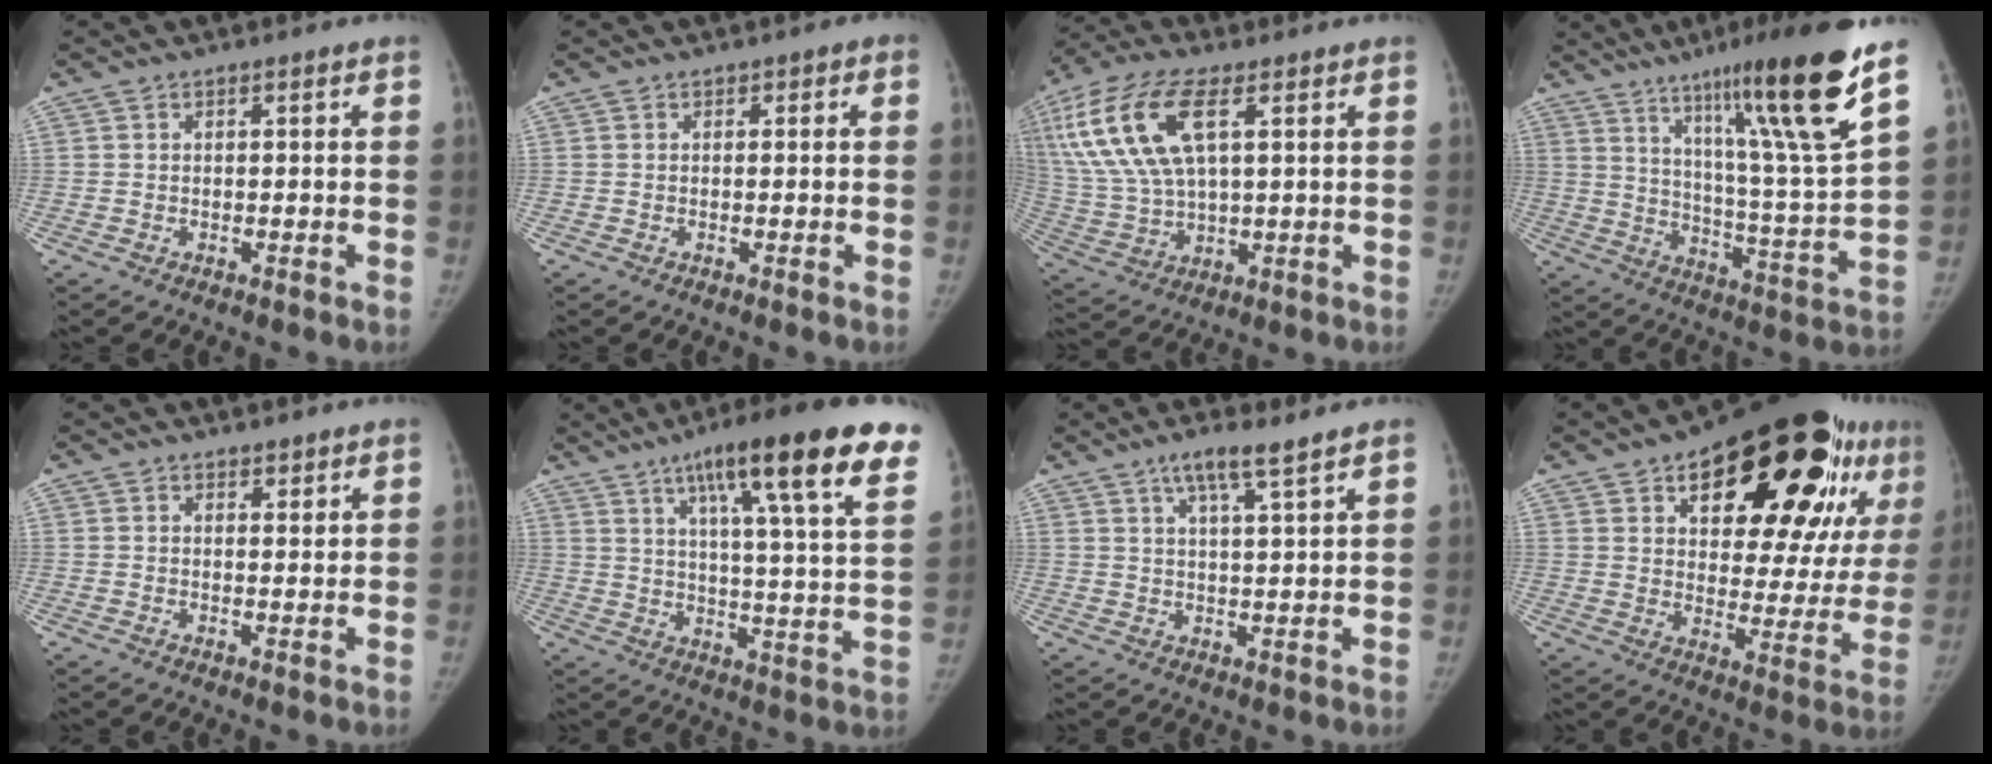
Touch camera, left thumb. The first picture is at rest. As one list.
[{"total": 1.0, "force": [0.2, 0.7, 0.7], "torque": [0.000, 0.003, -0.001]}, {"total": 18.2, "force": [6.1, 8.1, 15.2], "torque": [-0.331, 0.004, 0.119]}, {"total": 23.0, "force": [14.0, 1.5, 18.2], "torque": [-0.259, -0.056, 0.222]}, {"total": 2.0, "force": [1.6, 1.0, 0.7], "torque": [0.006, -0.010, 0.021]}, {"total": 24.0, "force": [14.3, 3.4, 18.9], "torque": [-0.260, -0.033, 0.197]}, {"total": 6.2, "force": [4.2, 0.4, 4.5], "torque": [-0.079, -0.023, 0.078]}, {"total": 31.4, "force": [15.5, 13.6, 23.8], "torque": [-0.296, -0.021, 0.223]}]